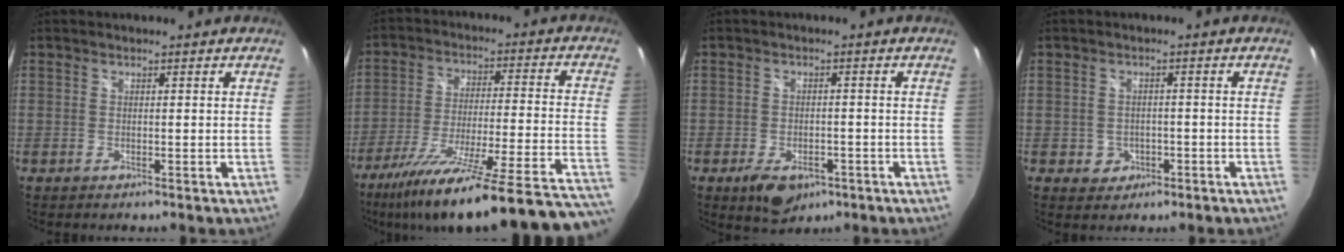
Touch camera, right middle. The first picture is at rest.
{"total": 34.9, "force": [-29.7, 1.5, 18.3], "torque": [-0.244, -0.098, -0.432]}
{"total": 7.3, "force": [-4.0, 4.2, 4.5], "torque": [-0.086, -0.011, -0.056]}
{"total": 4.4, "force": [-1.7, 4.0, 1.0], "torque": [-0.030, 0.007, -0.016]}